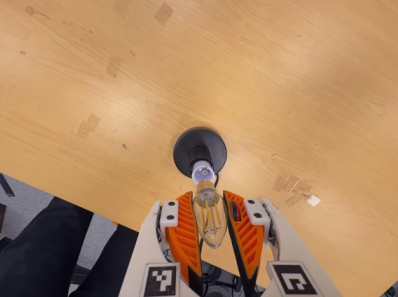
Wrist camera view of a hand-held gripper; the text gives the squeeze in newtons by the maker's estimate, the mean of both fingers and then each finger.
{"total": 13.9, "left": 14.1, "right": 13.7}